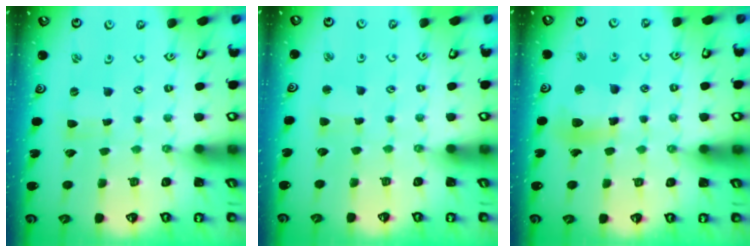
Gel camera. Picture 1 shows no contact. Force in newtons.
{"total": 2.6, "press": 2.6, "slide": 0.3}
{"total": 11.3, "press": 11.1, "slide": 2.2}